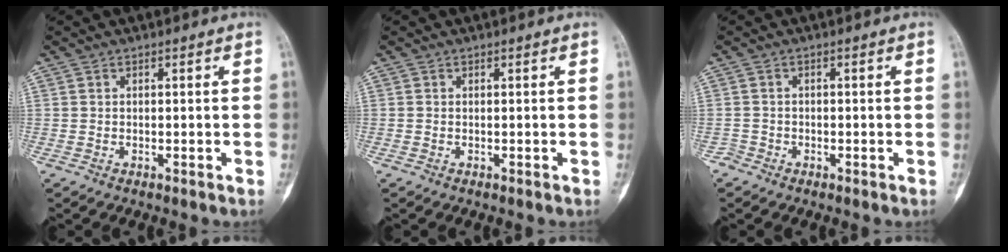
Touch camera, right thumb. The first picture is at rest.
{"total": 0.0}
{"total": 1.5, "force": [-1.1, 0.9, -0.5], "torque": [0.020, 0.004, -0.027]}